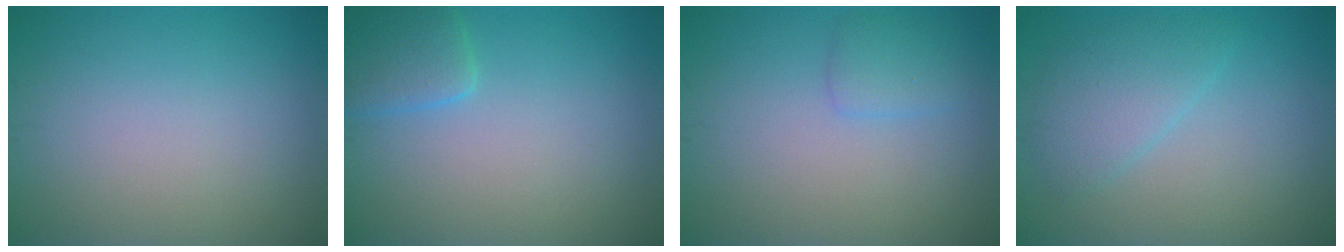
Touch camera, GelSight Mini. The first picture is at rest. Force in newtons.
{"total": 2.6, "press": 2.6, "slide": 0.2}
{"total": 1.6, "press": 1.6, "slide": 0.1}
{"total": 3.0, "press": 3.0, "slide": 0.1}